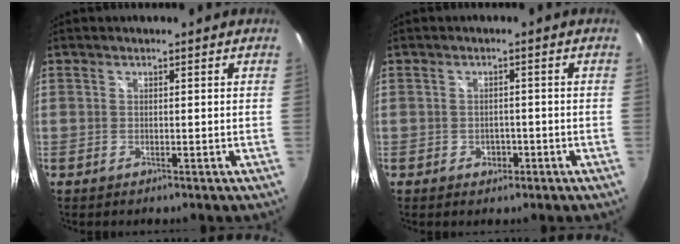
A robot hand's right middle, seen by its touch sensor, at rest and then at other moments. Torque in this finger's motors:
{"motor_torque": [0.23, -0.33, 0.04, 0.02]}